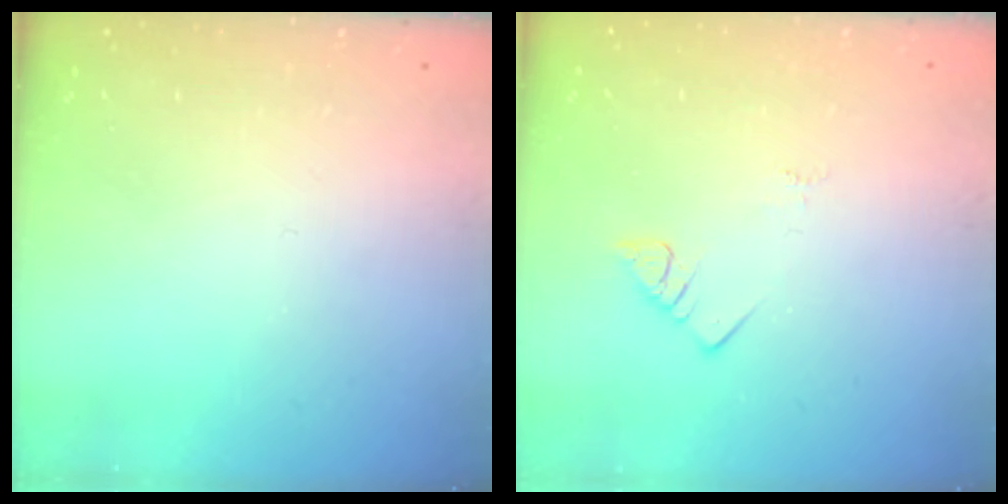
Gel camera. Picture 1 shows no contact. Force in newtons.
{"total": 3.1, "press": 3.1, "slide": 0.4}